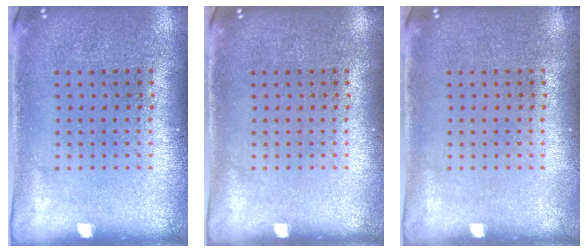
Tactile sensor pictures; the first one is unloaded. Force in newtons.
{"total": 0.0}
{"total": 0.0}